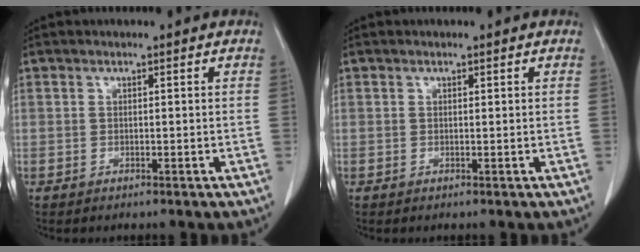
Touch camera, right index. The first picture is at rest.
{"total": 0.0}